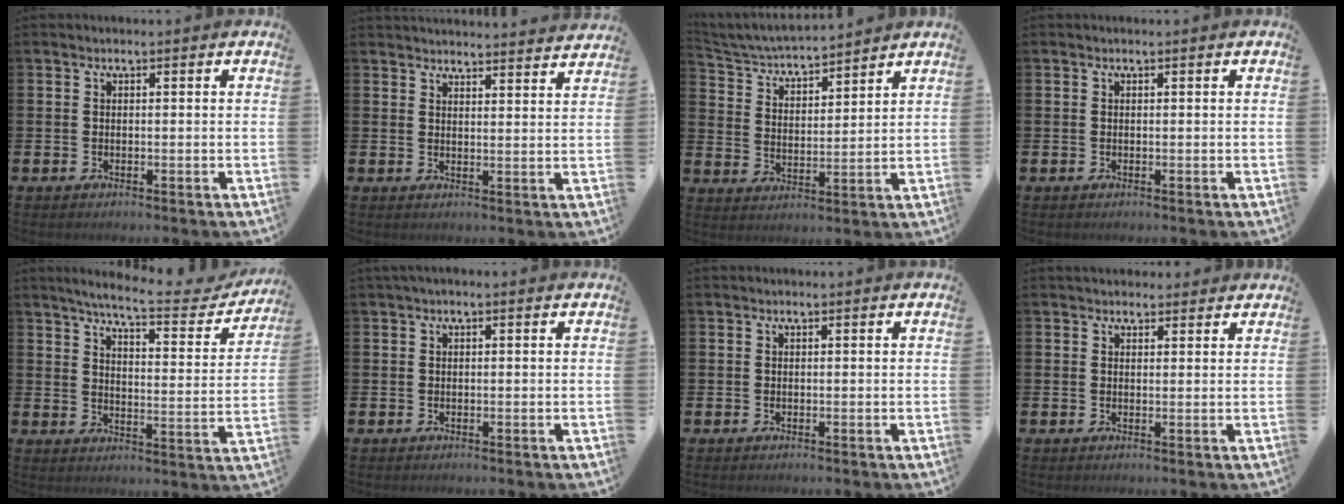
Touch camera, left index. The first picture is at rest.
{"total": 3.8, "force": [3.8, -0.1, -0.2], "torque": [0.004, -0.028, 0.067]}
{"total": 4.8, "force": [4.7, 0.5, 0.8], "torque": [-0.042, -0.037, 0.078]}
{"total": 0.0}
{"total": 7.0, "force": [6.4, 0.5, 2.8], "torque": [-0.063, -0.044, 0.104]}
{"total": 0.5, "force": [0.0, 0.1, 0.5], "torque": [-0.010, 0.003, -0.002]}
{"total": 0.0}
{"total": 1.9, "force": [1.7, 0.8, 0.0], "torque": [0.012, -0.004, 0.028]}